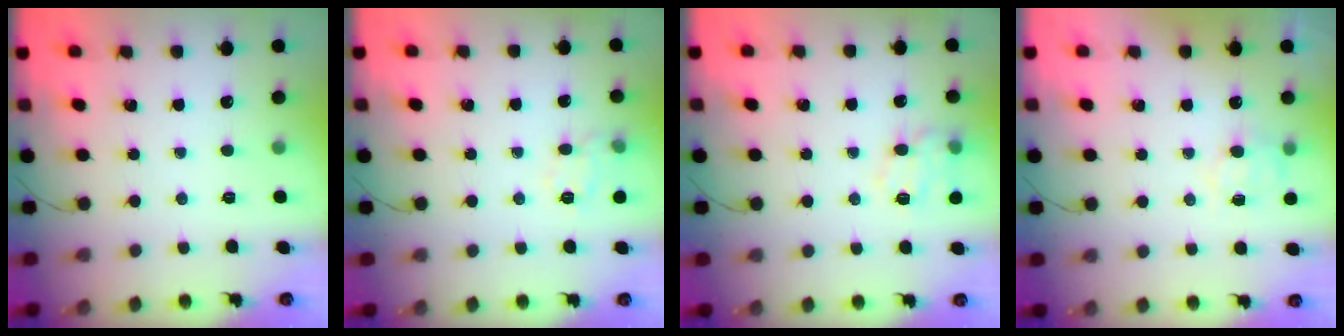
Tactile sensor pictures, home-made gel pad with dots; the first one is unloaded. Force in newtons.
{"total": 8.4, "press": 8.3, "slide": 0.9}
{"total": 12.0, "press": 11.9, "slide": 0.9}
{"total": 7.4, "press": 7.2, "slide": 1.7}